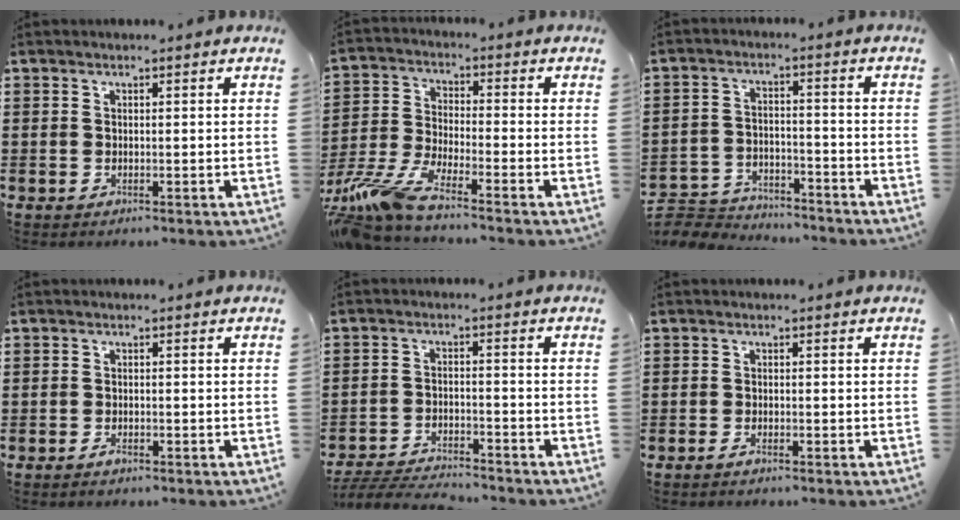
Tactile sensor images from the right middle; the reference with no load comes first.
{"total": 7.7, "force": [-6.7, 0.1, 3.6], "torque": [-0.100, -0.017, -0.138]}
{"total": 4.7, "force": [-4.6, 1.0, 0.2], "torque": [-0.013, 0.008, -0.099]}
{"total": 1.0, "force": [-0.7, 0.5, 0.6], "torque": [-0.012, -0.003, -0.012]}
{"total": 4.5, "force": [-4.4, 0.4, 0.9], "torque": [-0.023, 0.001, -0.093]}
{"total": 1.0, "force": [-0.8, 0.2, 0.6], "torque": [-0.016, -0.006, -0.014]}